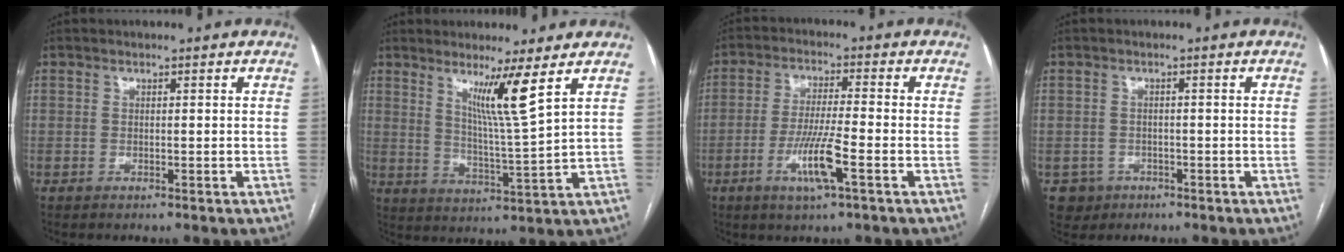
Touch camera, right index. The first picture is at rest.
{"total": 7.3, "force": [4.0, -2.0, 5.7], "torque": [-0.101, -0.026, 0.076]}
{"total": 8.0, "force": [-3.3, 0.1, 7.2], "torque": [-0.141, -0.010, -0.061]}
{"total": 3.5, "force": [-1.5, 3.1, -0.1], "torque": [0.007, 0.011, -0.021]}